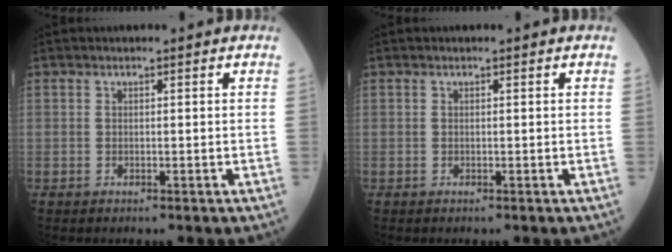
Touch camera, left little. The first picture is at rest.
{"total": 0.0}